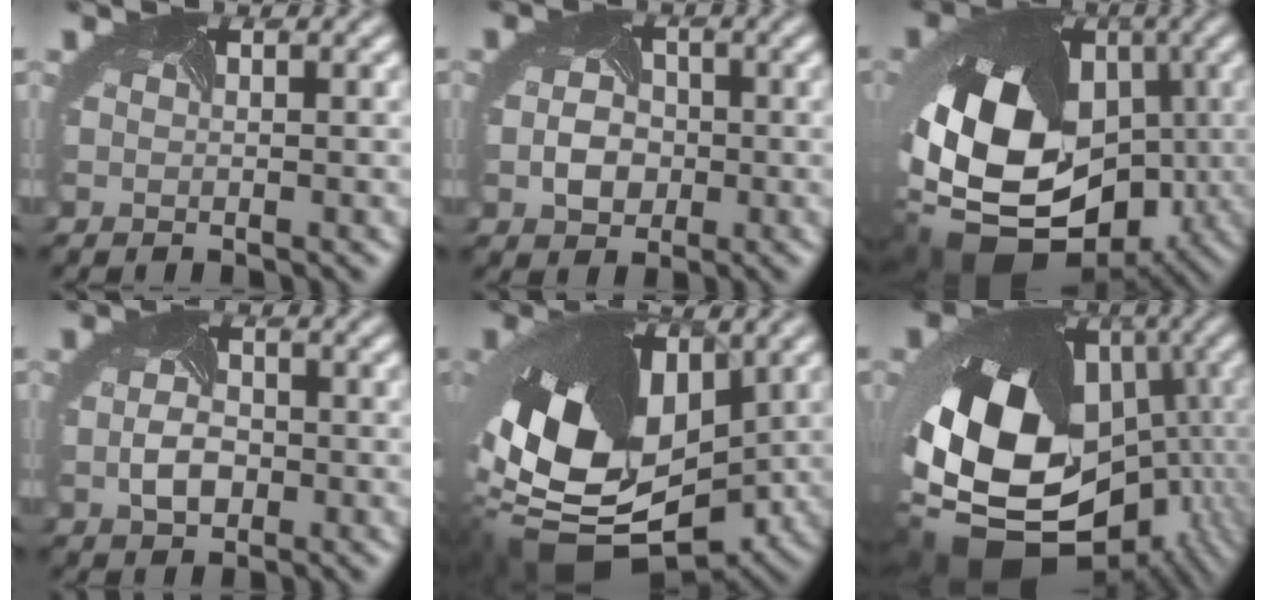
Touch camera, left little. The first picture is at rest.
{"total": 2.6, "force": [-0.6, 2.3, 1.1], "torque": [-0.030, -0.001, -0.016]}
{"total": 16.1, "force": [-2.5, 11.5, 10.9], "torque": [-0.218, -0.022, -0.029]}
{"total": 2.3, "force": [-0.5, 1.7, 1.4], "torque": [-0.045, -0.002, -0.011]}
{"total": 15.4, "force": [-2.1, 10.4, 11.2], "torque": [-0.249, -0.037, -0.023]}
{"total": 19.4, "force": [-4.1, 14.4, 12.5], "torque": [-0.252, -0.048, -0.039]}